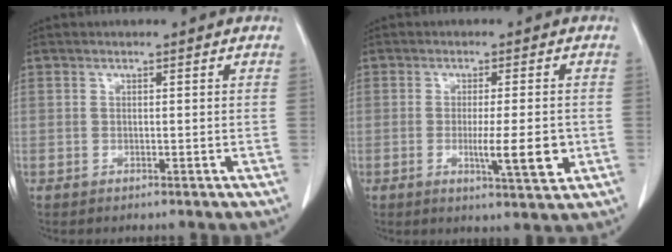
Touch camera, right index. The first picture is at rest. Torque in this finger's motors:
{"motor_torque": [0.08, 0.11, 0.03, 0.01]}